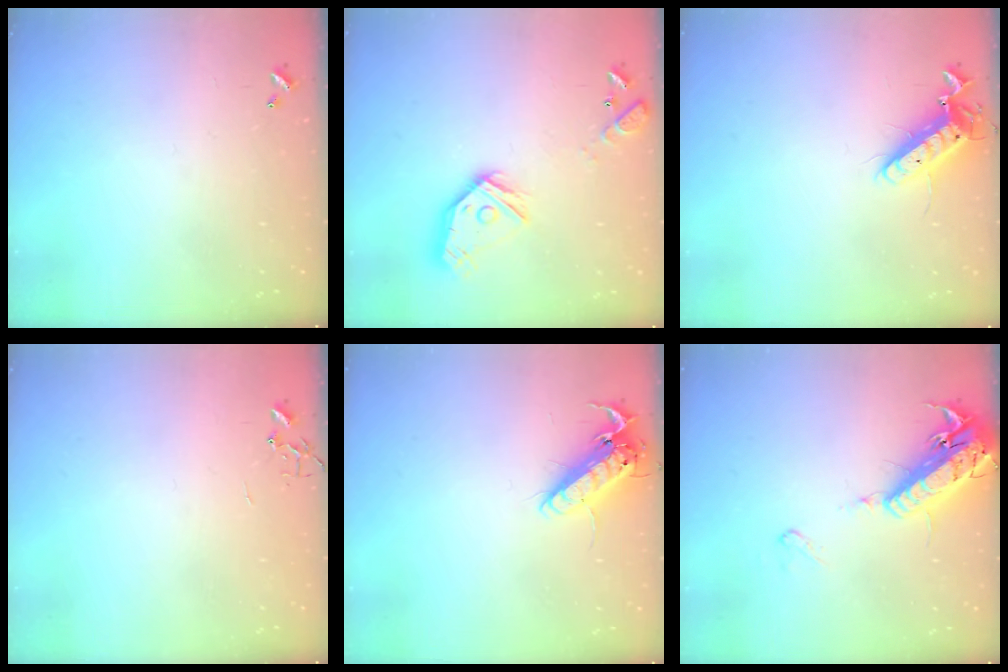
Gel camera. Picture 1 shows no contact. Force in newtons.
{"total": 15.8, "press": 15.7, "slide": 1.5}
{"total": 12.1, "press": 12.0, "slide": 1.8}
{"total": 0.0}
{"total": 13.6, "press": 13.5, "slide": 2.3}
{"total": 18.7, "press": 18.4, "slide": 3.8}